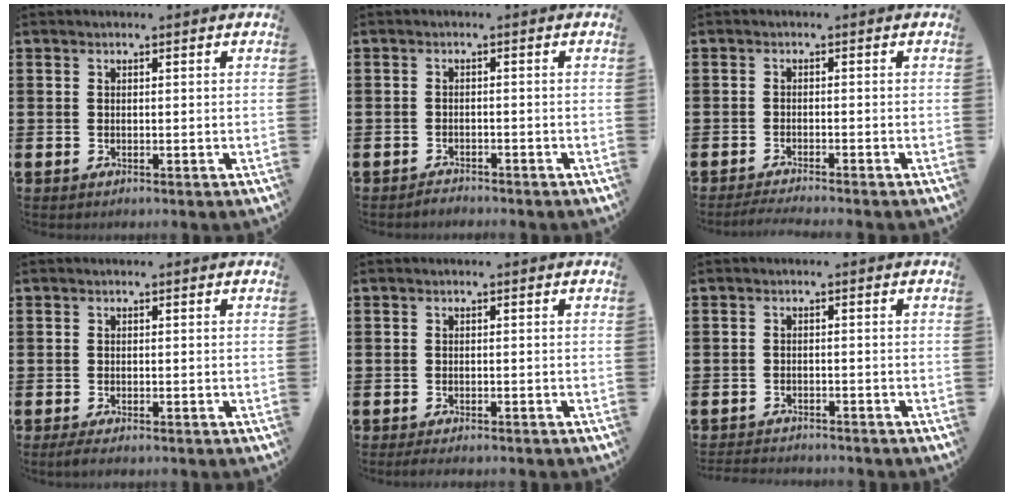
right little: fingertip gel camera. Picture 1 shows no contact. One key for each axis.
{"total": 1.2, "fx": -1.2, "fy": 0.0, "fz": -0.1, "tx": -0.003, "ty": 0.003, "tz": -0.025}
{"total": 1.5, "fx": -1.4, "fy": -0.2, "fz": 0.5, "tx": -0.007, "ty": 0.002, "tz": -0.027}
{"total": 1.0, "fx": -0.7, "fy": 0.3, "fz": 0.7, "tx": -0.013, "ty": -0.002, "tz": -0.013}
{"total": 1.0, "fx": -0.8, "fy": 0.1, "fz": 0.4, "tx": -0.009, "ty": -0.002, "tz": -0.017}
{"total": 1.6, "fx": -1.6, "fy": 0.0, "fz": -0.1, "tx": -0.003, "ty": 0.002, "tz": -0.035}